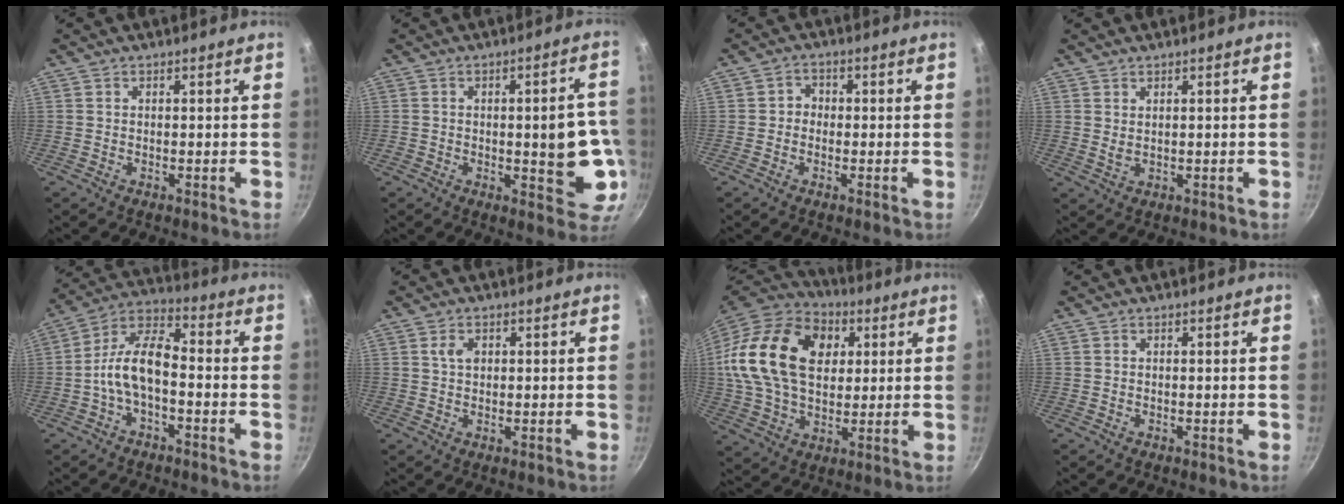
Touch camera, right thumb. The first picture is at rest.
{"total": 11.6, "force": [-1.4, 4.9, 10.4], "torque": [-0.094, 0.010, -0.015]}
{"total": 2.4, "force": [-0.5, 2.2, 0.9], "torque": [0.001, 0.010, -0.013]}
{"total": 1.8, "force": [0.9, 0.9, 1.2], "torque": [-0.019, -0.011, 0.018]}
{"total": 10.4, "force": [-2.8, 5.1, 8.6], "torque": [-0.154, 0.046, -0.065]}
{"total": 2.7, "force": [0.7, 1.8, 1.8], "torque": [-0.028, 0.001, 0.011]}
{"total": 25.4, "force": [6.0, 17.1, 17.7], "torque": [-0.309, 0.014, 0.098]}
{"total": 0.0}